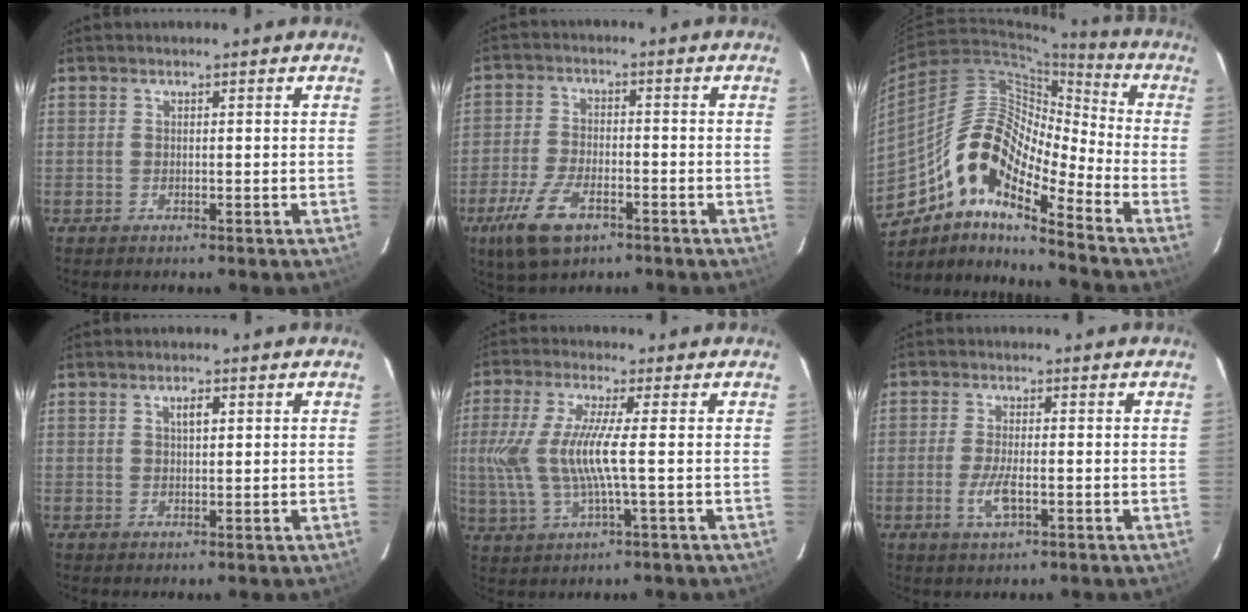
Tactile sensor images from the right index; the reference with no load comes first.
{"total": 10.1, "force": [-5.6, 4.6, 7.0], "torque": [-0.165, -0.013, -0.103]}
{"total": 15.5, "force": [-9.4, 4.3, 11.6], "torque": [-0.189, 0.013, -0.194]}
{"total": 2.1, "force": [0.8, 0.9, 1.7], "torque": [-0.027, 0.006, 0.013]}
{"total": 10.4, "force": [-0.3, 1.3, 10.3], "torque": [-0.212, -0.004, 0.001]}
{"total": 3.7, "force": [-1.4, 0.8, 3.4], "torque": [-0.073, -0.005, -0.027]}